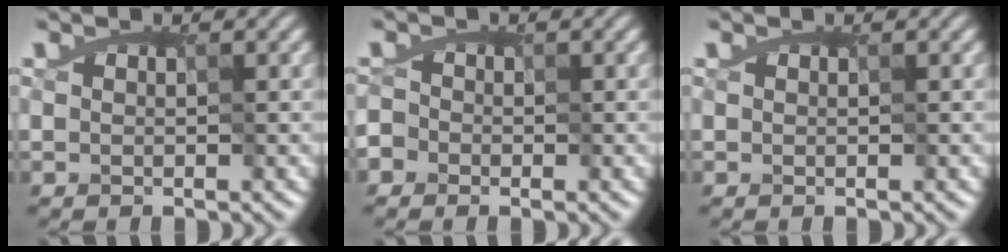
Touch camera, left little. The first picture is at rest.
{"total": 1.8, "force": [0.1, 1.8, 0.4], "torque": [-0.020, 0.005, 0.008]}
{"total": 0.0}